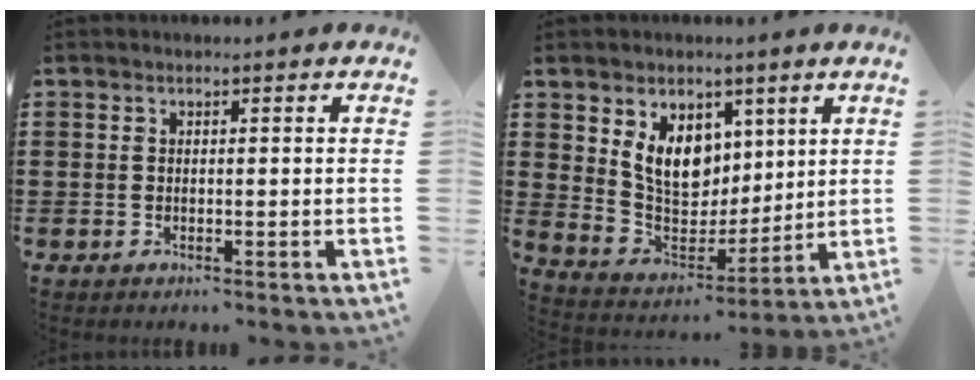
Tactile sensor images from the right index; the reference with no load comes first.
{"total": 9.3, "force": [4.2, 7.0, 4.6], "torque": [-0.109, -0.006, 0.081]}